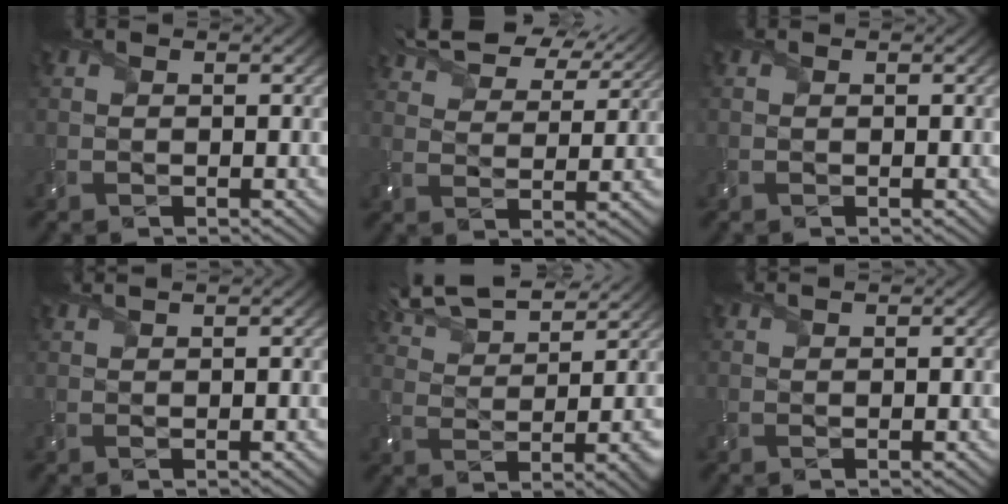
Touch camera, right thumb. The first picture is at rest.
{"total": 9.3, "force": [7.6, 3.0, 4.4], "torque": [-0.102, 0.016, 0.131]}
{"total": 0.0}
{"total": 2.1, "force": [1.6, 0.3, 1.3], "torque": [-0.027, 0.002, 0.026]}
{"total": 9.9, "force": [7.6, 2.6, 5.8], "torque": [-0.124, 0.018, 0.137]}
{"total": 1.4, "force": [1.1, 0.1, 0.8], "torque": [-0.023, 0.001, 0.017]}